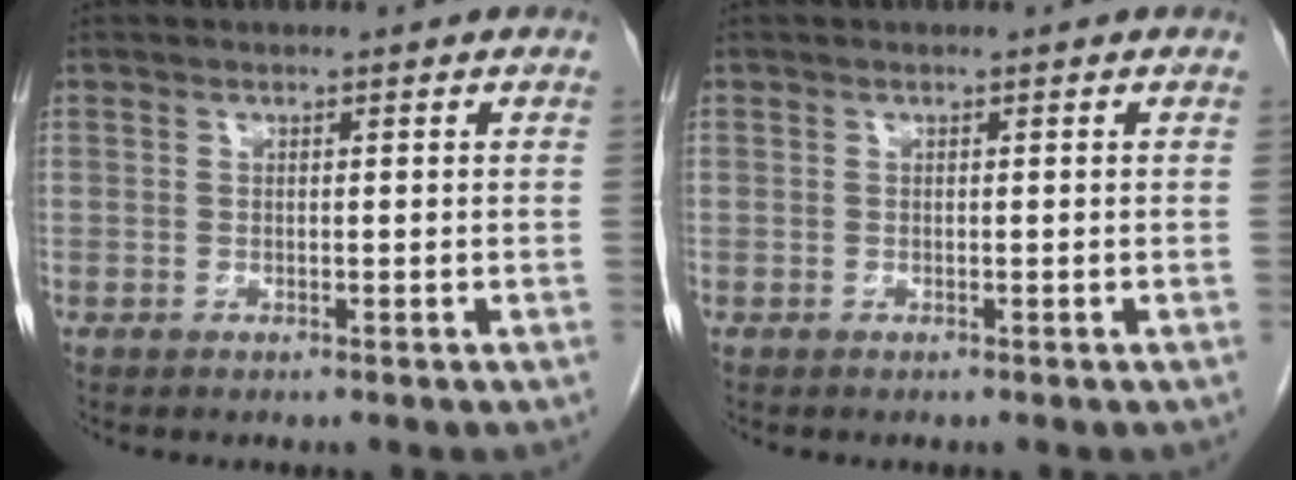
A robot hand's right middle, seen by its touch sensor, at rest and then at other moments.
{"total": 0.0}